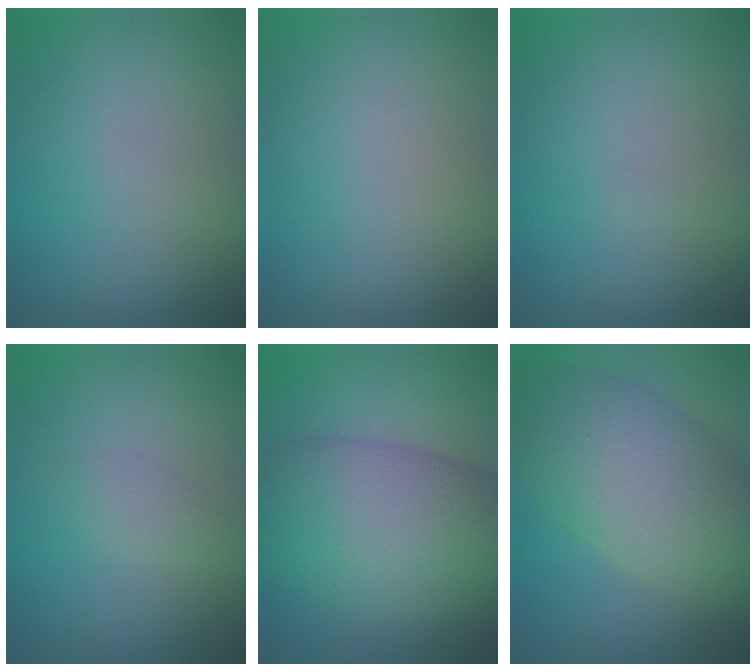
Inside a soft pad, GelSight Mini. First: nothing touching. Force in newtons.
{"total": 0.0}
{"total": 0.0}
{"total": 1.2, "press": 1.2, "slide": 0.1}
{"total": 11.2, "press": 11.2, "slide": 0.4}
{"total": 9.6, "press": 9.6, "slide": 0.7}